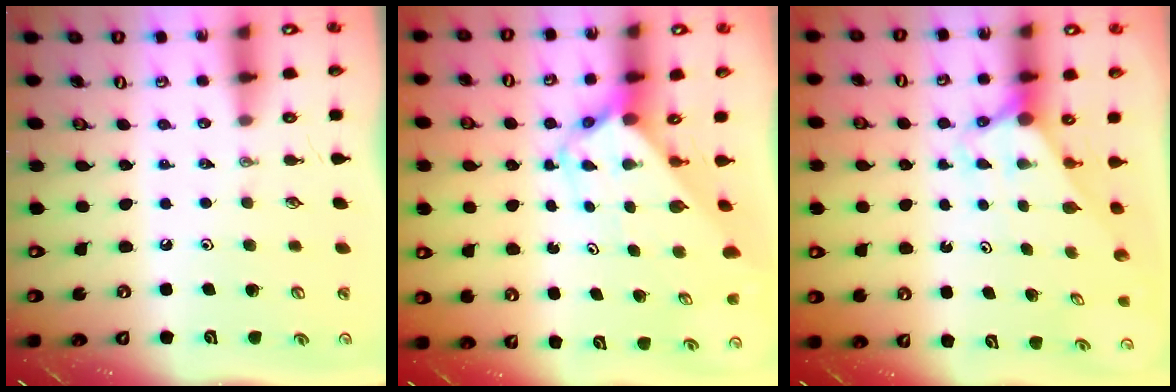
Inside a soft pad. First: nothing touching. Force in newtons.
{"total": 3.2, "press": 3.1, "slide": 0.3}
{"total": 2.8, "press": 2.8, "slide": 0.0}